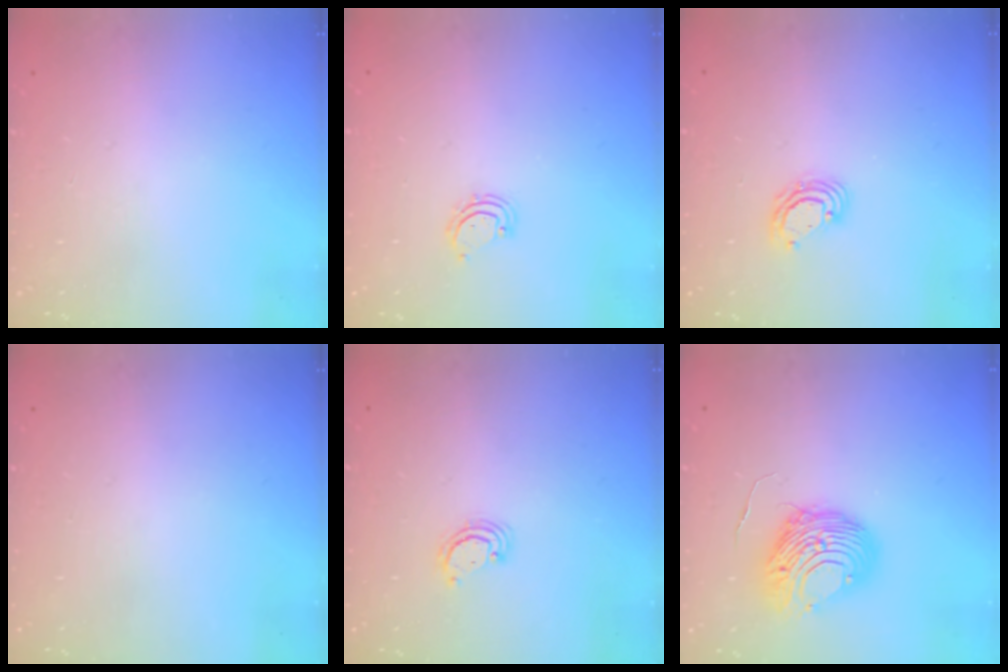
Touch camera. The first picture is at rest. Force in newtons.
{"total": 3.7, "press": 3.6, "slide": 0.5}
{"total": 5.6, "press": 5.6, "slide": 0.4}
{"total": 0.0}
{"total": 2.9, "press": 2.8, "slide": 0.3}
{"total": 10.6, "press": 10.6, "slide": 0.8}